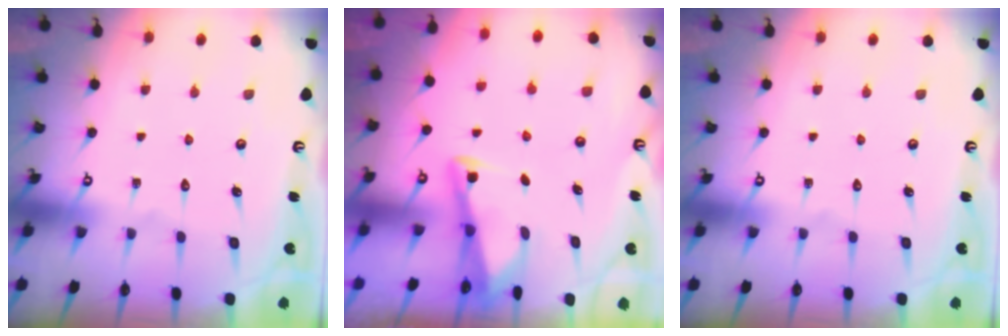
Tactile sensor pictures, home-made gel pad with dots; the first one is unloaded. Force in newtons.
{"total": 2.9, "press": 2.9, "slide": 0.4}
{"total": 0.0}